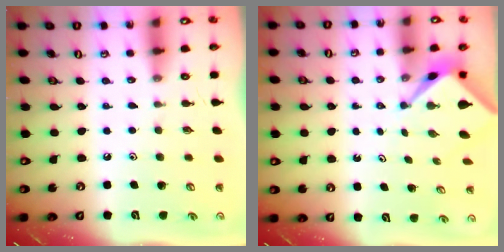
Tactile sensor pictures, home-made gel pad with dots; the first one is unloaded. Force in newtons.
{"total": 2.4, "press": 2.3, "slide": 0.3}